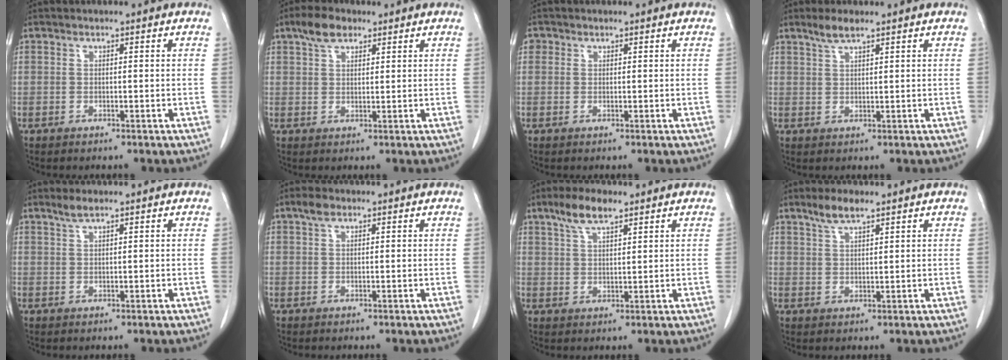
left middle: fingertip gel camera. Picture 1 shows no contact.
{"total": 4.1, "force": [2.8, 2.0, 2.3], "torque": [-0.049, 0.010, 0.053]}
{"total": 1.0, "force": [0.4, 0.9, 0.1], "torque": [0.007, 0.001, 0.004]}
{"total": 2.6, "force": [2.1, 0.2, 1.6], "torque": [-0.038, 0.001, 0.043]}
{"total": 1.5, "force": [1.2, 0.0, 0.9], "torque": [-0.021, 0.002, 0.027]}
{"total": 1.6, "force": [1.0, 0.7, 0.9], "torque": [-0.023, 0.010, 0.019]}
{"total": 5.3, "force": [3.8, 1.2, 3.5], "torque": [-0.078, 0.009, 0.073]}
{"total": 3.6, "force": [2.8, 0.5, 2.2], "torque": [-0.050, 0.002, 0.056]}